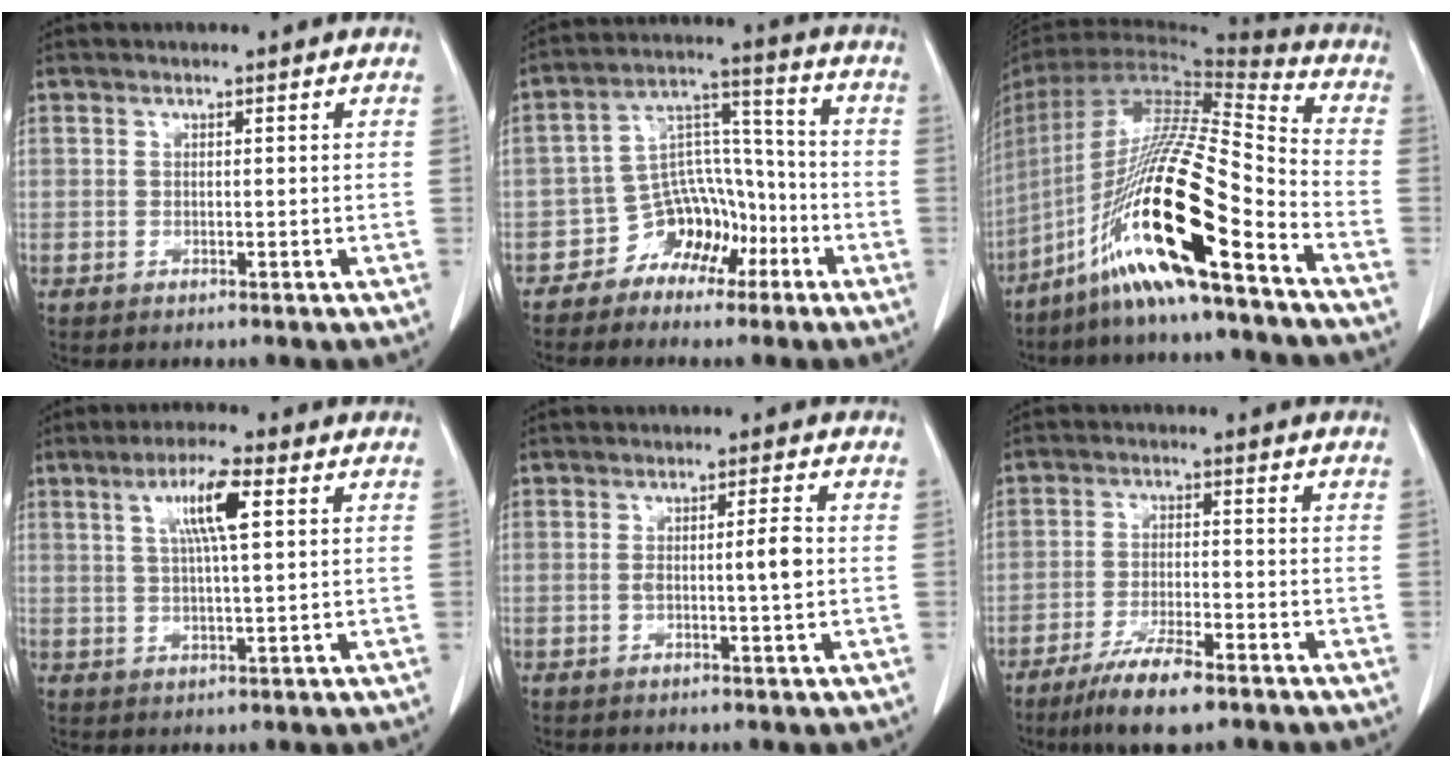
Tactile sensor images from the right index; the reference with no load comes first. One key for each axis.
{"total": 8.7, "fx": -5.0, "fy": 6.2, "fz": 3.4, "tx": -0.057, "ty": 0.043, "tz": -0.084}
{"total": 21.5, "fx": -12.6, "fy": 1.6, "fz": 17.4, "tx": -0.354, "ty": -0.022, "tz": -0.238}
{"total": 7.1, "fx": 2.5, "fy": 0.6, "fz": 6.6, "tx": -0.122, "ty": 0.006, "tz": 0.043}
{"total": 3.6, "fx": -0.1, "fy": 0.1, "fz": 3.6, "tx": -0.062, "ty": 0.001, "tz": -0.002}
{"total": 7.7, "fx": -5.3, "fy": 1.4, "fz": 5.3, "tx": -0.102, "ty": -0.013, "tz": -0.092}